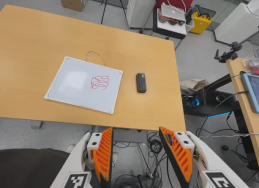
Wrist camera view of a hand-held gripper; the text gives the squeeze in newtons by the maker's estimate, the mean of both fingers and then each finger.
{"total": 0.0}